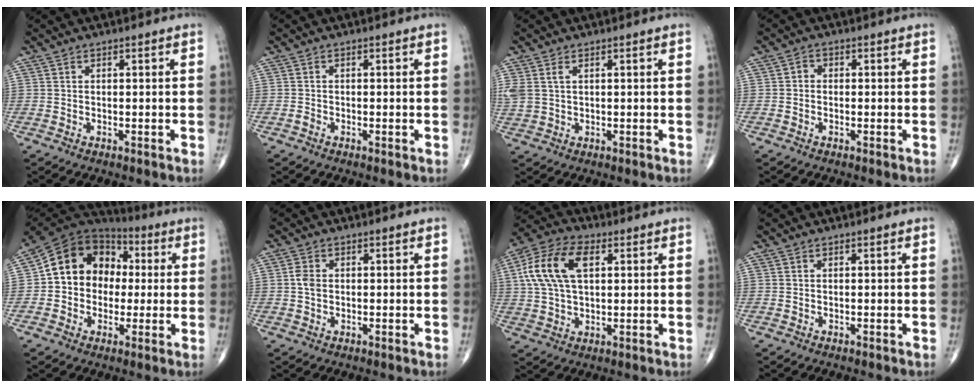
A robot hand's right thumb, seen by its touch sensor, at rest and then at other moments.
{"total": 0.7, "force": [-0.5, 0.3, 0.4], "torque": [-0.004, 0.000, -0.012]}
{"total": 4.3, "force": [1.4, 2.7, 3.1], "torque": [-0.083, 0.010, 0.035]}
{"total": 1.5, "force": [-0.3, 1.2, 0.7], "torque": [0.000, 0.005, -0.011]}
{"total": 15.6, "force": [1.0, 12.9, 8.6], "torque": [-0.111, 0.038, 0.012]}
{"total": 2.5, "force": [0.1, 1.9, 1.6], "torque": [-0.028, 0.002, 0.000]}
{"total": 13.8, "force": [3.5, 7.8, 10.8], "torque": [-0.219, 0.018, 0.063]}
{"total": 0.0}